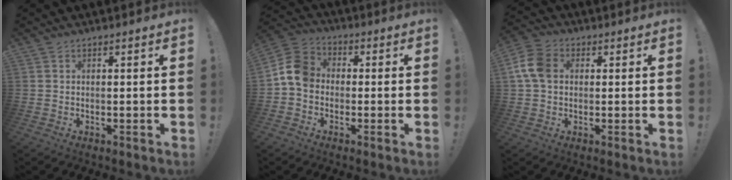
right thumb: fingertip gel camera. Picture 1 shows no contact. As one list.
[{"total": 10.1, "force": [-1.1, 8.0, 6.1], "torque": [-0.104, 0.031, -0.012]}, {"total": 9.6, "force": [1.5, 7.2, 6.2], "torque": [-0.125, 0.013, 0.032]}]